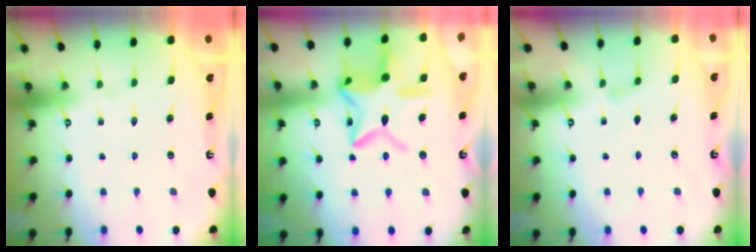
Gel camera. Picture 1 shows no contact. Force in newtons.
{"total": 18.6, "press": 18.5, "slide": 1.2}
{"total": 2.0, "press": 2.0, "slide": 0.5}